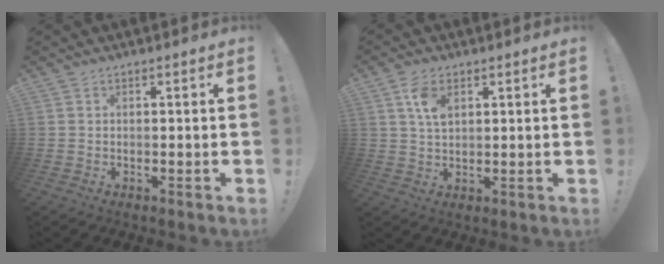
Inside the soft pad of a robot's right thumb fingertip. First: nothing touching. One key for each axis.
{"total": 6.0, "fx": 2.6, "fy": 3.3, "fz": 4.3, "tx": -0.072, "ty": -0.002, "tz": 0.047}